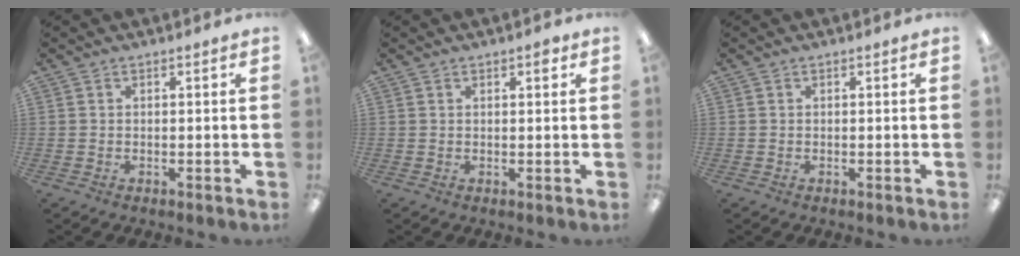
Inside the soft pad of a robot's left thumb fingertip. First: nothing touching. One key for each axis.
{"total": 1.6, "fx": 1.0, "fy": 0.7, "fz": 1.0, "tx": -0.006, "ty": -0.005, "tz": 0.015}
{"total": 0.0}